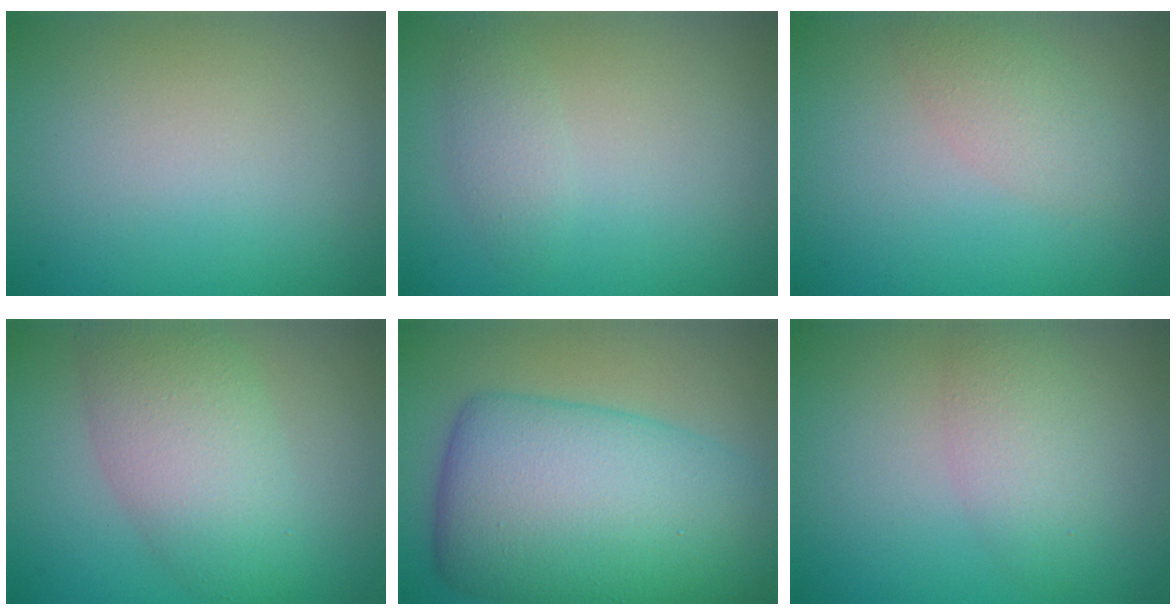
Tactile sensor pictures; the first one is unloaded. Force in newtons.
{"total": 1.5, "press": 1.5, "slide": 0.1}
{"total": 2.1, "press": 2.1, "slide": 0.1}
{"total": 6.1, "press": 6.1, "slide": 0.1}
{"total": 13.6, "press": 13.6, "slide": 0.2}
{"total": 2.8, "press": 2.8, "slide": 0.1}